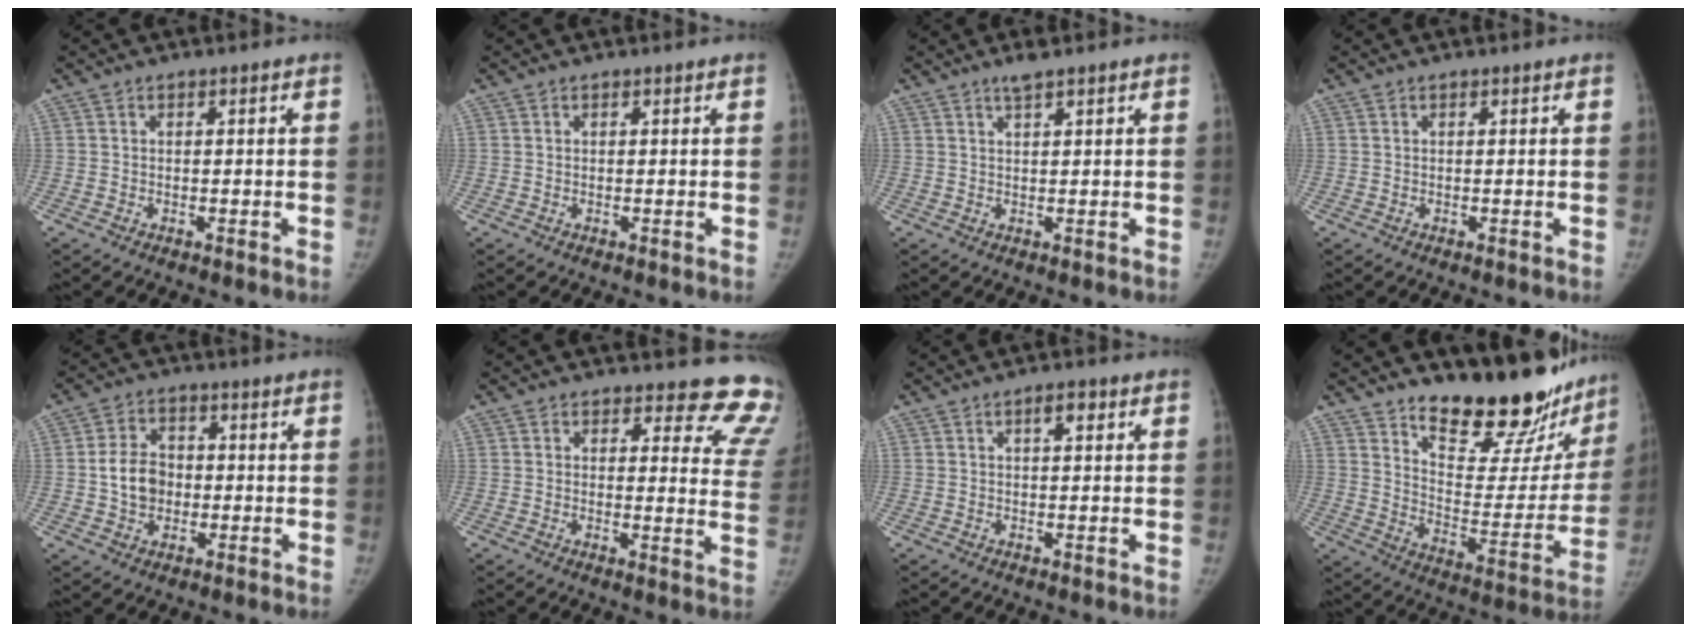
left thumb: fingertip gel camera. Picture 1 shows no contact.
{"total": 0.0}
{"total": 2.1, "force": [1.6, 0.3, 1.3], "torque": [-0.020, -0.003, 0.029]}
{"total": 0.0}
{"total": 7.2, "force": [-0.6, 5.8, 4.3], "torque": [-0.051, 0.013, -0.014]}
{"total": 13.8, "force": [12.9, 4.5, 2.2], "torque": [0.037, -0.120, 0.104]}
{"total": 2.3, "force": [0.9, 1.0, 1.8], "torque": [-0.021, 0.004, 0.013]}
{"total": 22.9, "force": [19.3, 7.7, 9.6], "torque": [-0.087, -0.142, 0.273]}